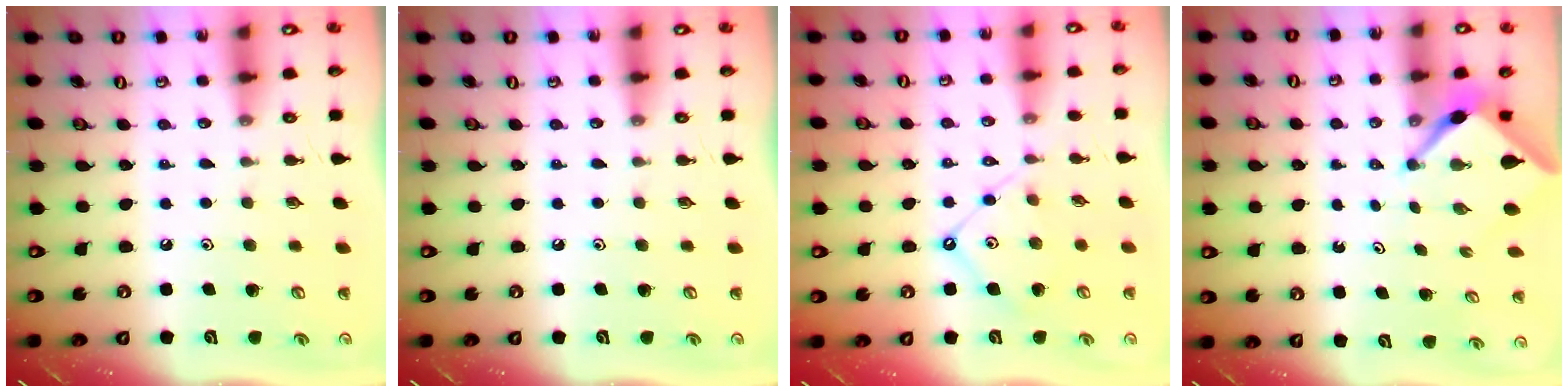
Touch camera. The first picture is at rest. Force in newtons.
{"total": 0.0}
{"total": 8.3, "press": 8.2, "slide": 0.9}
{"total": 2.9, "press": 2.9, "slide": 0.4}